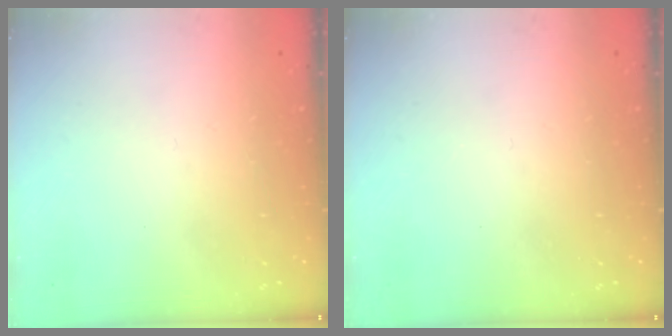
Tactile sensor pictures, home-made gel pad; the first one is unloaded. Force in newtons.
{"total": 0.0}